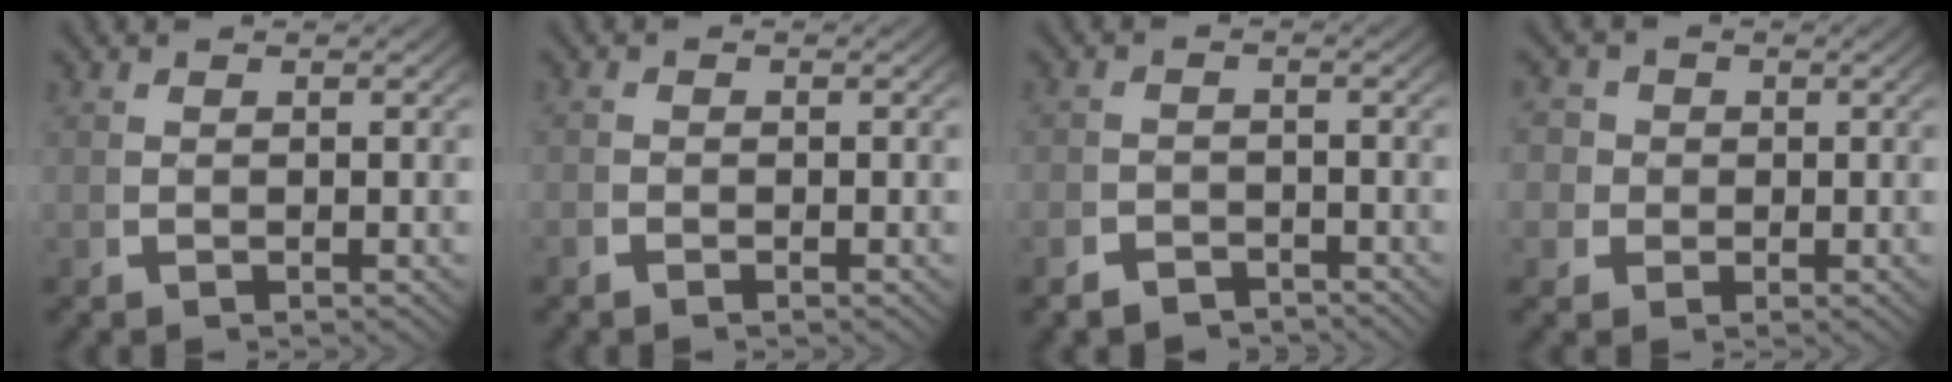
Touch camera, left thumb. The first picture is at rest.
{"total": 0.6, "force": [-0.5, 0.4, 0.0], "torque": [0.001, -0.005, -0.013]}
{"total": 2.7, "force": [-2.4, 1.1, 0.2], "torque": [-0.002, -0.014, -0.043]}
{"total": 5.2, "force": [0.5, 4.8, 1.7], "torque": [-0.041, -0.007, 0.000]}